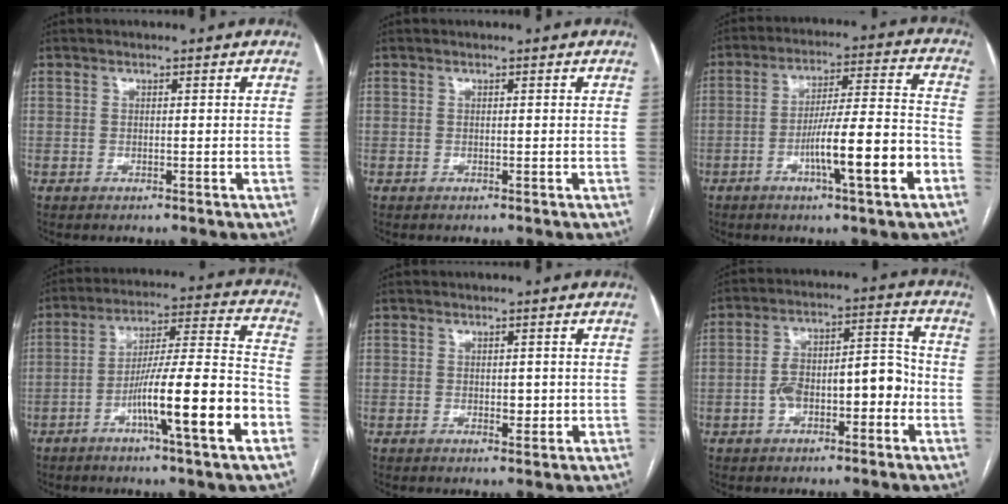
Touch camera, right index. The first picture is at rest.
{"total": 0.0}
{"total": 13.1, "force": [-5.1, 0.4, 12.1], "torque": [-0.195, 0.006, -0.077]}
{"total": 16.2, "force": [-6.4, 0.0, 14.9], "torque": [-0.243, 0.003, -0.102]}
{"total": 1.9, "force": [0.0, 1.2, 1.5], "torque": [-0.015, 0.002, 0.004]}
{"total": 10.0, "force": [-2.4, 4.4, 8.6], "torque": [-0.146, 0.047, -0.037]}